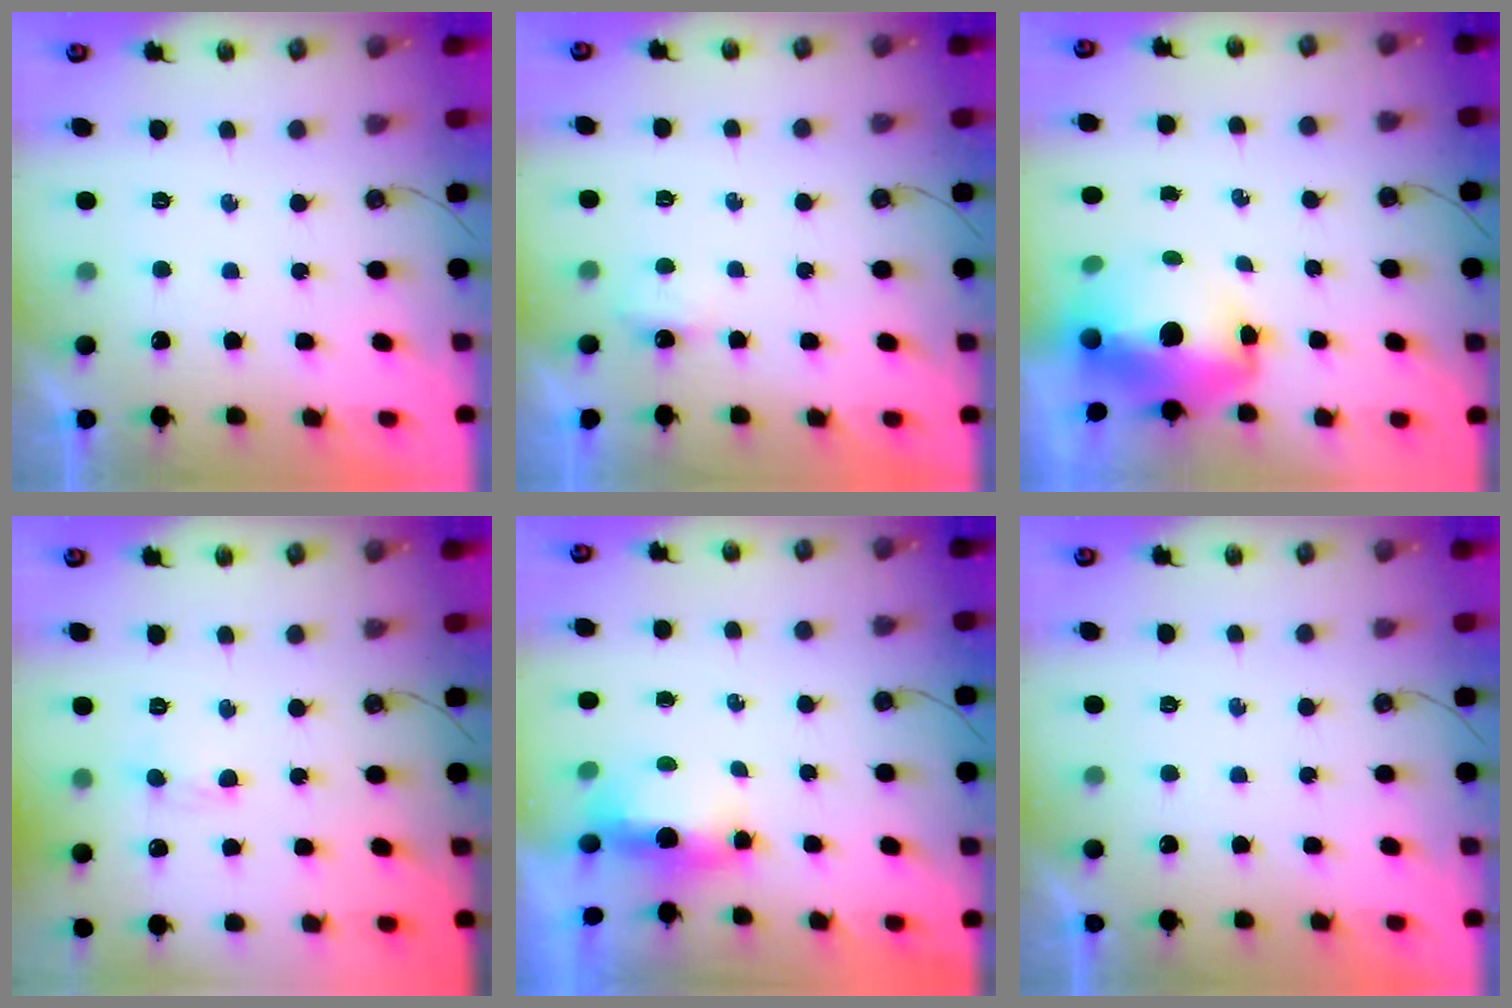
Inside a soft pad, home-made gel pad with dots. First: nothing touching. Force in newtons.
{"total": 3.0, "press": 2.9, "slide": 0.5}
{"total": 12.9, "press": 12.8, "slide": 1.5}
{"total": 4.6, "press": 4.6, "slide": 0.7}
{"total": 10.6, "press": 6.1, "slide": 8.7}
{"total": 0.0}